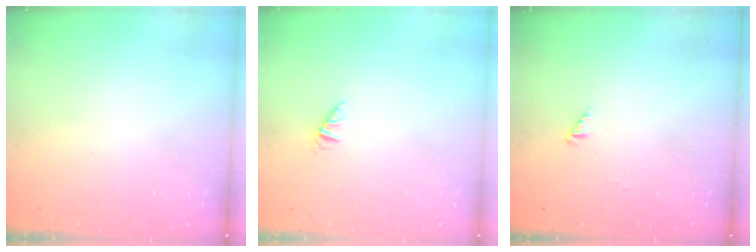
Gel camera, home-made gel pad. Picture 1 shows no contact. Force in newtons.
{"total": 0.8, "press": 0.8, "slide": 0.1}
{"total": 0.0}